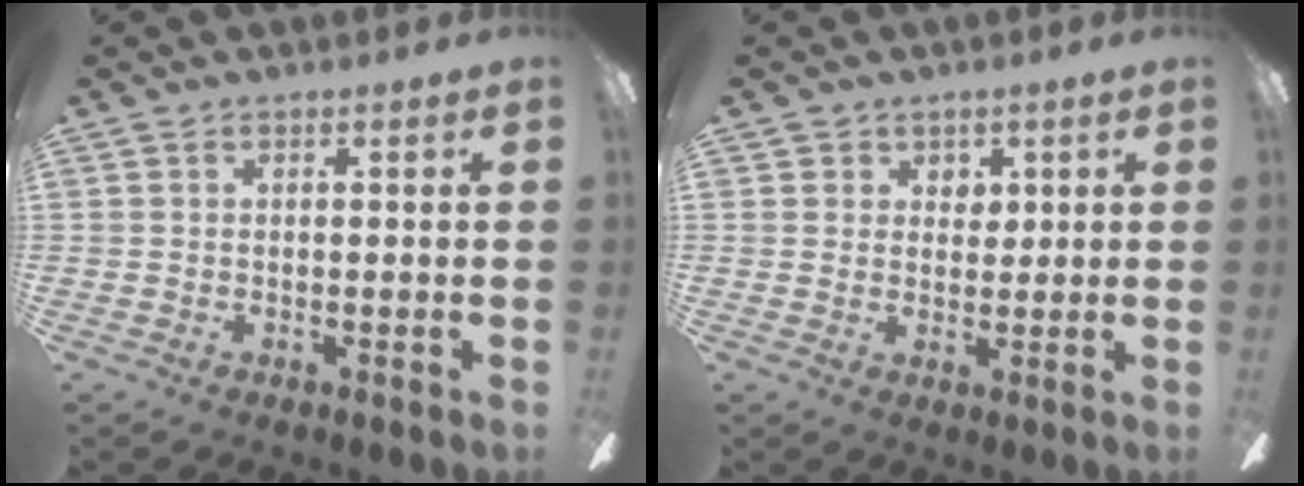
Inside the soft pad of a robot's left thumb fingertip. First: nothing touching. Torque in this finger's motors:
{"motor_torque": [-0.03, -0.18, -0.35, 0.19, 0.00]}